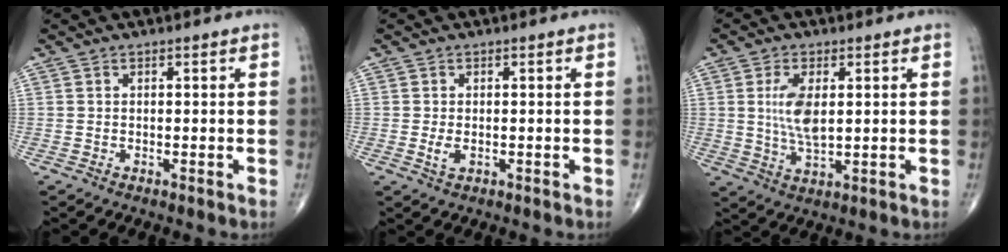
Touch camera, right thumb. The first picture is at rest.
{"total": 2.0, "force": [-0.3, 1.1, 1.7], "torque": [-0.036, -0.005, -0.006]}
{"total": 7.6, "force": [1.3, 3.6, 6.6], "torque": [-0.124, -0.011, 0.029]}